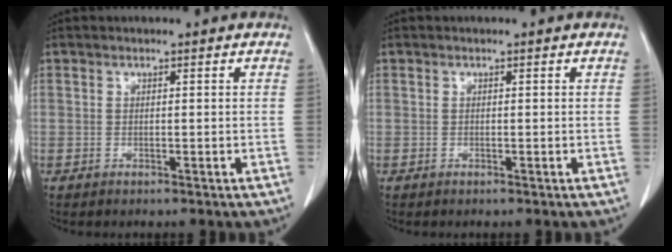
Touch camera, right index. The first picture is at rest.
{"total": 0.0}